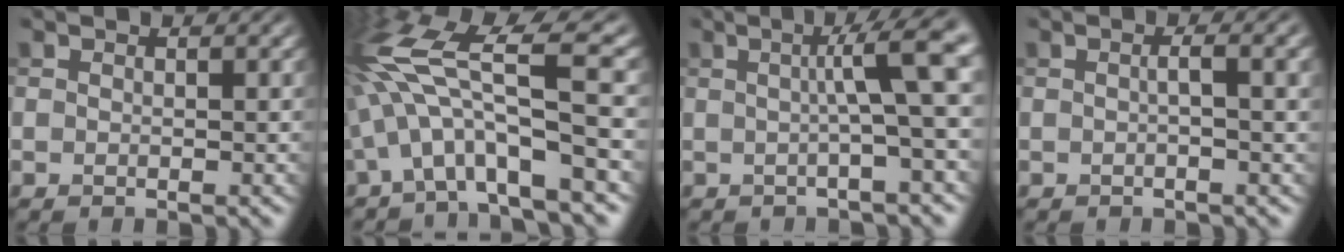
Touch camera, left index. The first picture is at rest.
{"total": 10.9, "force": [-1.0, 2.6, 10.6], "torque": [-0.207, 0.023, -0.021]}
{"total": 6.4, "force": [0.8, 1.1, 6.3], "torque": [-0.081, 0.015, 0.006]}
{"total": 3.3, "force": [0.3, 1.0, 3.1], "torque": [-0.033, 0.009, -0.006]}